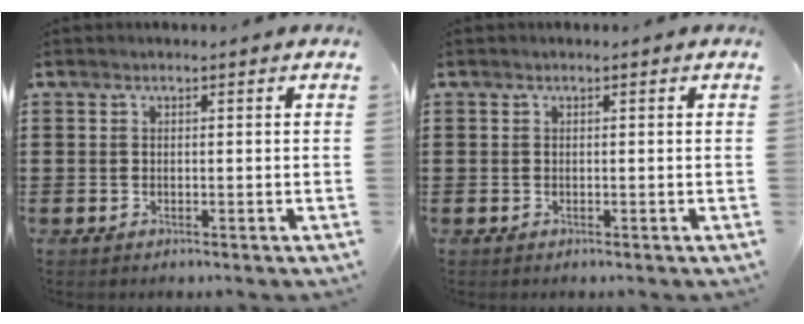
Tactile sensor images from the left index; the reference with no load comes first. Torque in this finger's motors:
{"motor_torque": [0.00, 0.00, 0.00, 0.00]}